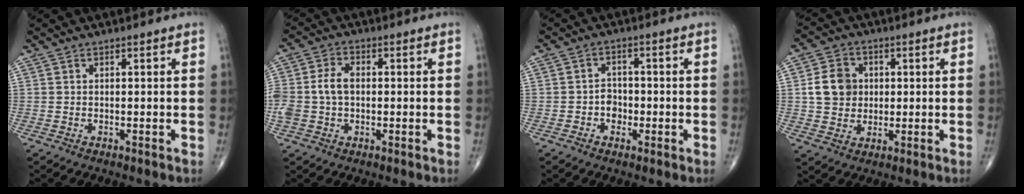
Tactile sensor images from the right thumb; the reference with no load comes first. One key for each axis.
{"total": 7.6, "fx": -0.2, "fy": 5.3, "fz": 5.5, "tx": -0.125, "ty": 0.024, "tz": -0.004}
{"total": 3.2, "fx": -1.0, "fy": 2.6, "fz": 1.4, "tx": -0.001, "ty": 0.009, "tz": -0.024}
{"total": 8.4, "fx": 0.9, "fy": 7.0, "fz": 4.5, "tx": -0.061, "ty": 0.004, "tz": 0.012}